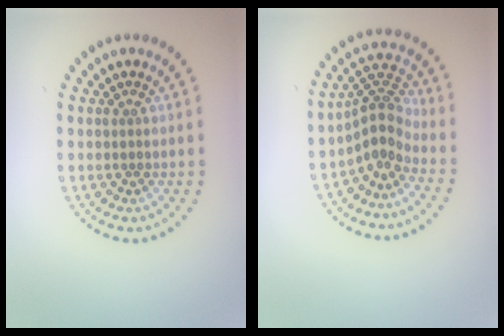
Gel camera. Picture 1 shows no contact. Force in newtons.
{"total": 3.4, "press": 2.4, "slide": 2.5}